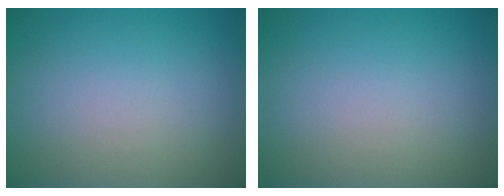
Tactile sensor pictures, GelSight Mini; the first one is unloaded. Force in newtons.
{"total": 0.0}